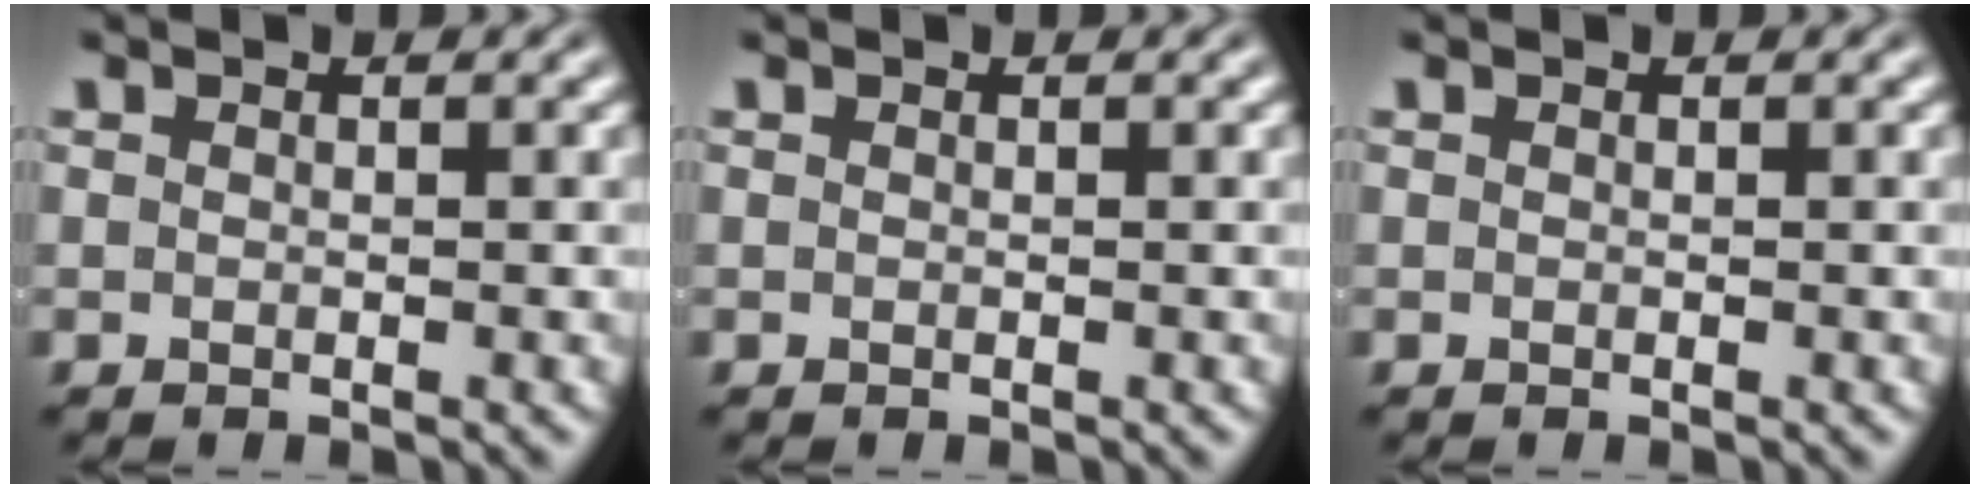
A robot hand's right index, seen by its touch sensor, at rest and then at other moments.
{"total": 0.0}
{"total": 0.0}